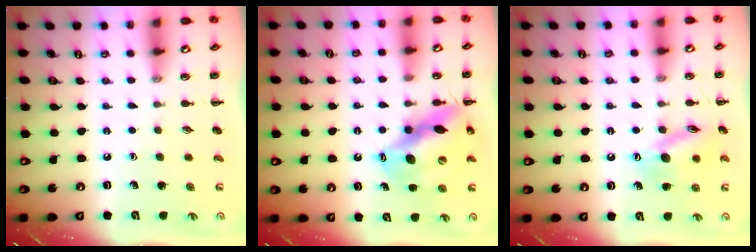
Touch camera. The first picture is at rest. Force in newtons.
{"total": 14.2, "press": 13.7, "slide": 4.0}
{"total": 13.5, "press": 13.4, "slide": 1.2}